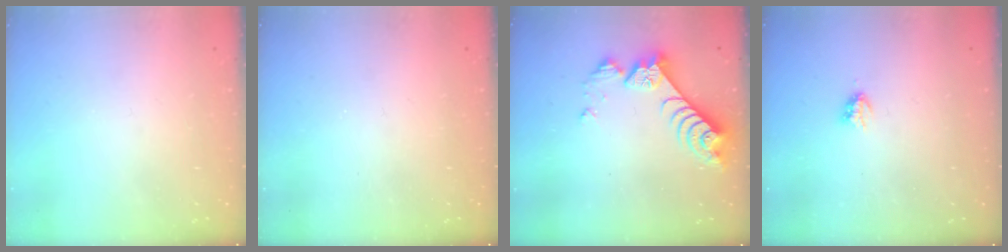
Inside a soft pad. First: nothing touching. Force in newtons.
{"total": 0.0}
{"total": 8.1, "press": 8.0, "slide": 0.6}
{"total": 2.9, "press": 2.9, "slide": 0.5}